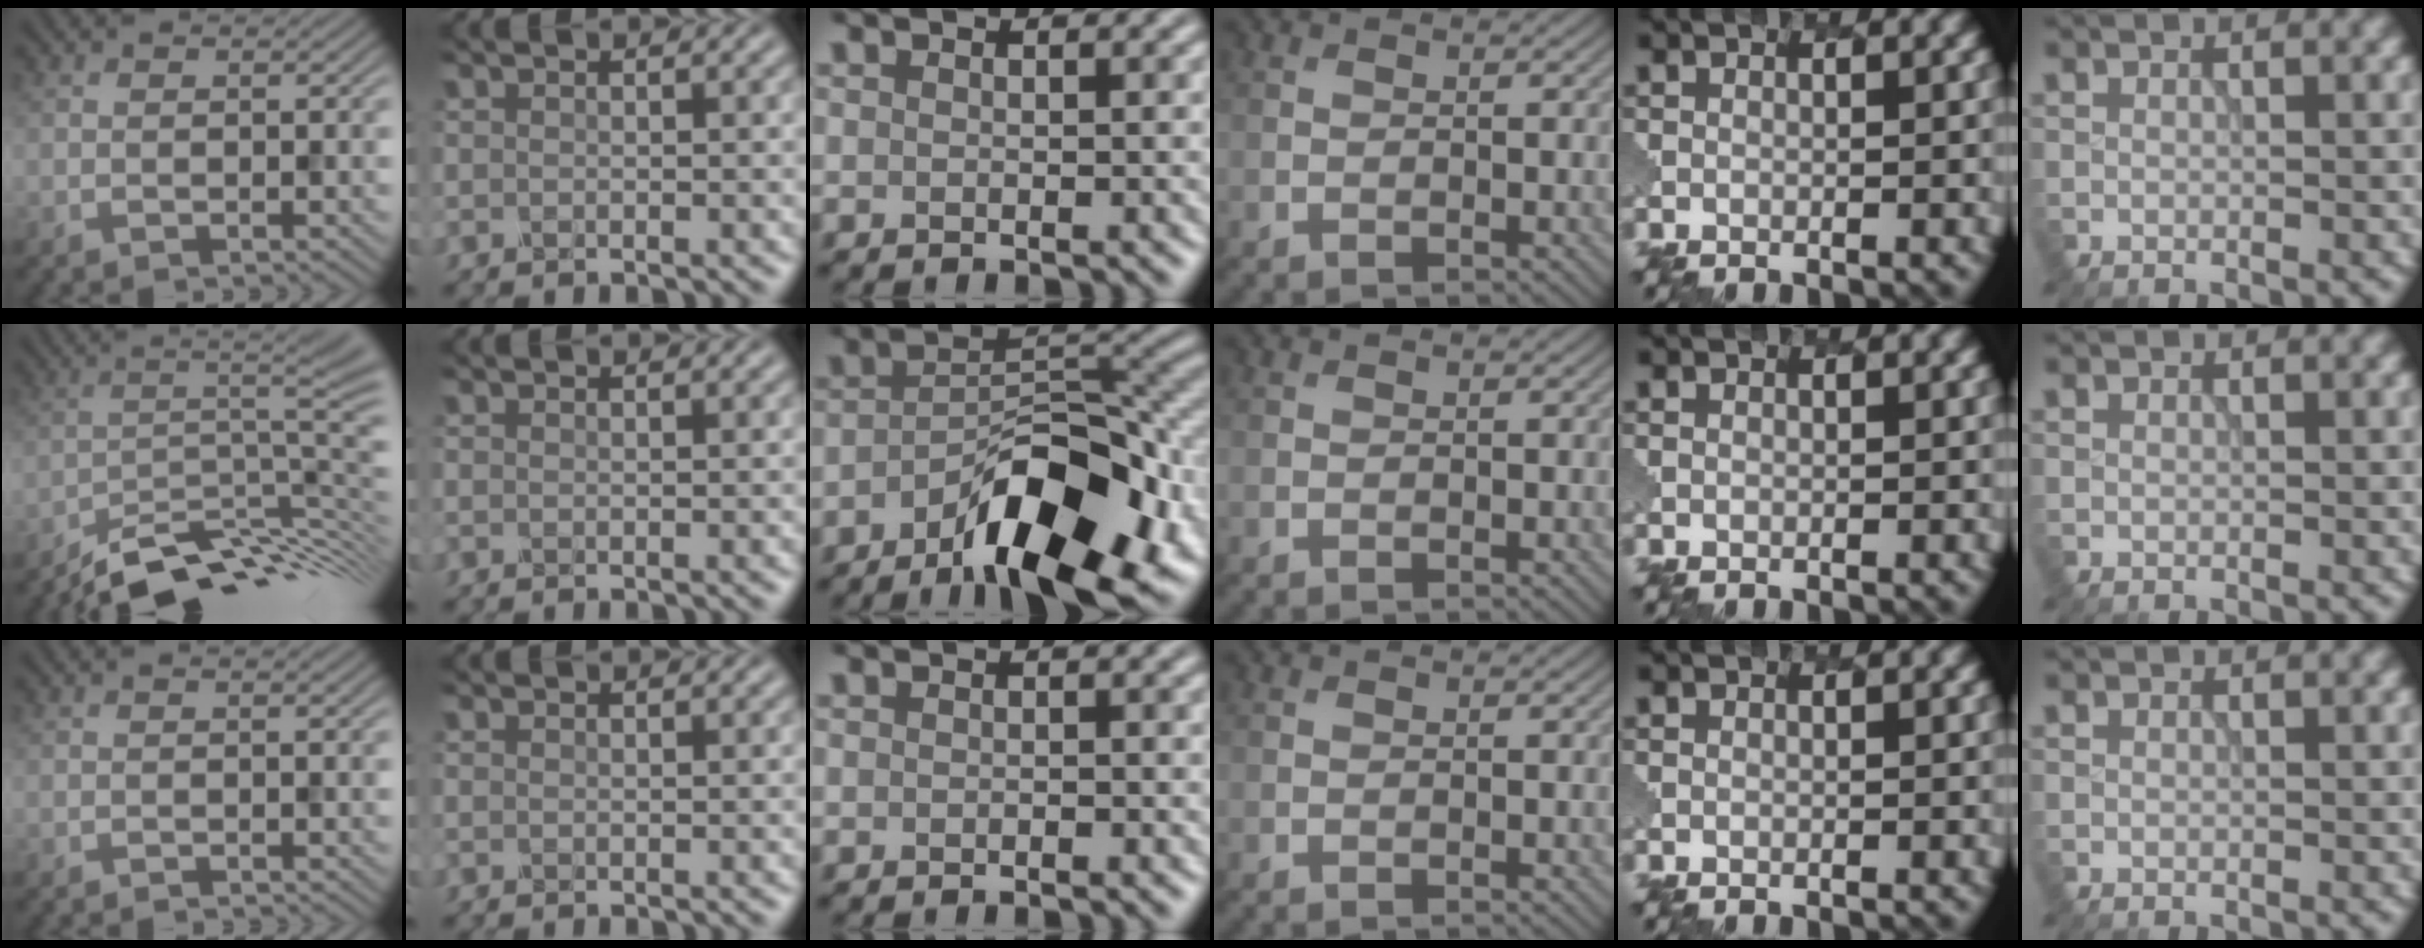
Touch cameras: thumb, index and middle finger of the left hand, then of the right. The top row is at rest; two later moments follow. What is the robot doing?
{"motion": "dispense", "object": "glue stick"}